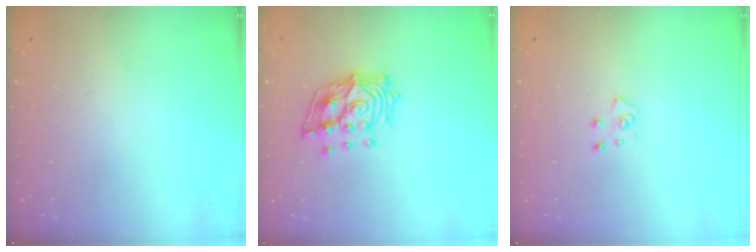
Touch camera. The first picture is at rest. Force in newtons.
{"total": 14.0, "press": 13.9, "slide": 1.7}
{"total": 5.7, "press": 5.7, "slide": 0.4}